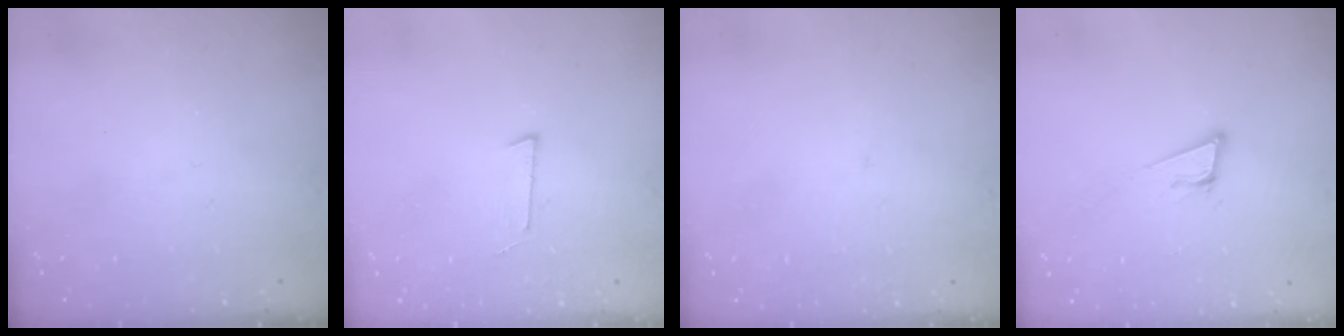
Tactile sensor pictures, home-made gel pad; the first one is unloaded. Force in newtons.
{"total": 2.7, "press": 2.7, "slide": 0.2}
{"total": 2.0, "press": 2.0, "slide": 0.1}
{"total": 6.8, "press": 6.4, "slide": 2.4}